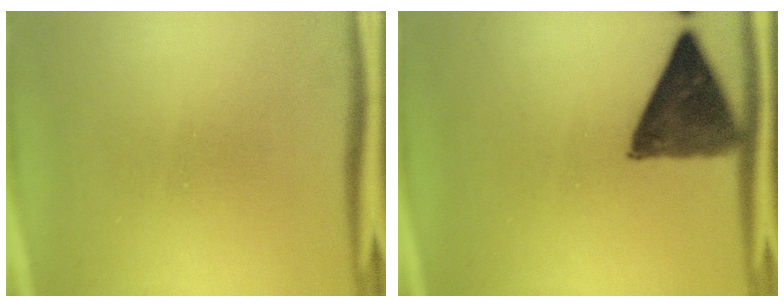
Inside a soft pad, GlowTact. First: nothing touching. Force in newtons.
{"total": 10.5}